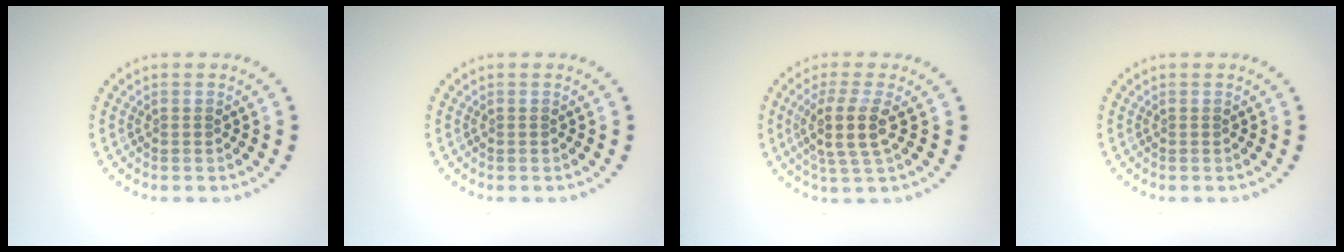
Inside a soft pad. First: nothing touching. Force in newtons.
{"total": 0.0}
{"total": 3.6, "press": 2.9, "slide": 2.2}
{"total": 0.0}